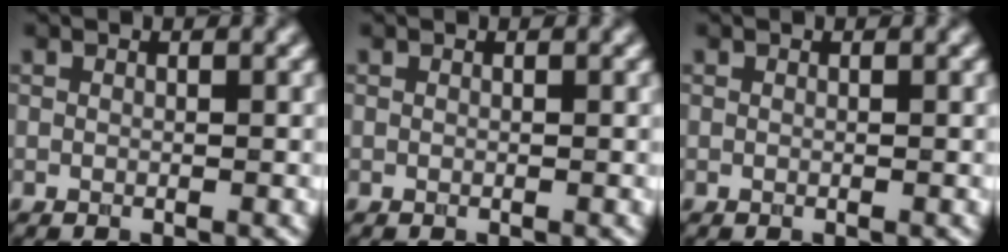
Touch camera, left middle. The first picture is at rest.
{"total": 0.0}
{"total": 0.0}